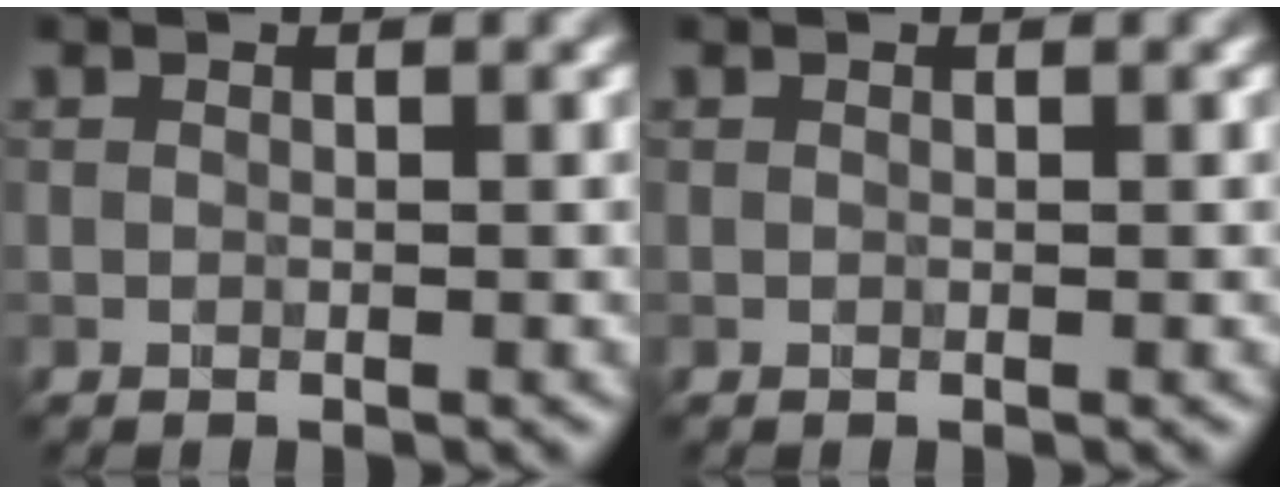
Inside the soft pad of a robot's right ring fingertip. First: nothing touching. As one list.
[{"total": 0.0}]